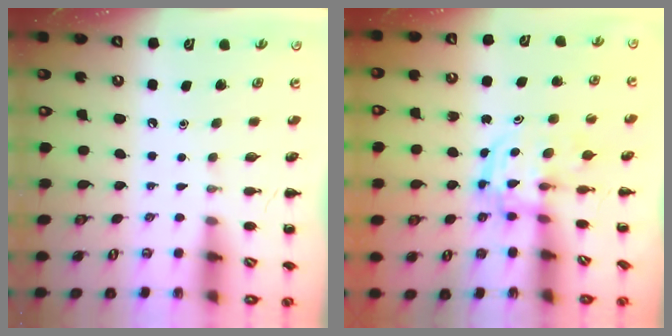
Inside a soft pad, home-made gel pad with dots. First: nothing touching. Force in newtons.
{"total": 2.7, "press": 2.7, "slide": 0.3}